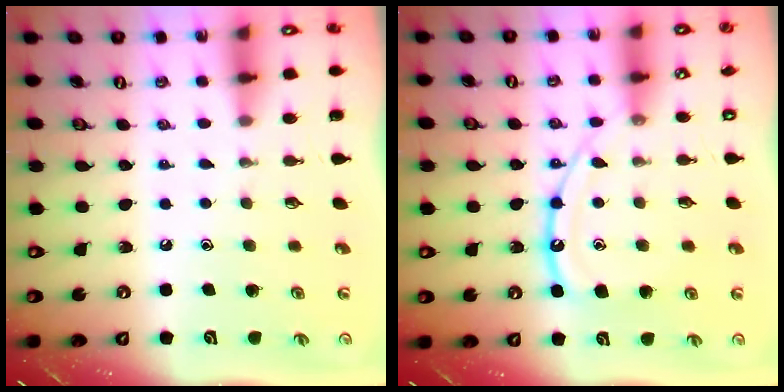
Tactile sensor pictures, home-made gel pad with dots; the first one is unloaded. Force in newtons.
{"total": 12.8, "press": 12.7, "slide": 1.3}